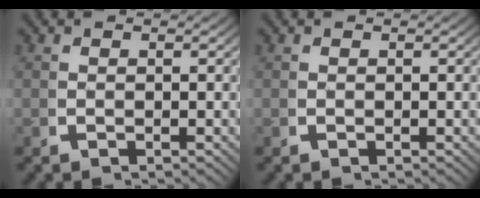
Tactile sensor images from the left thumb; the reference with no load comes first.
{"total": 0.0}